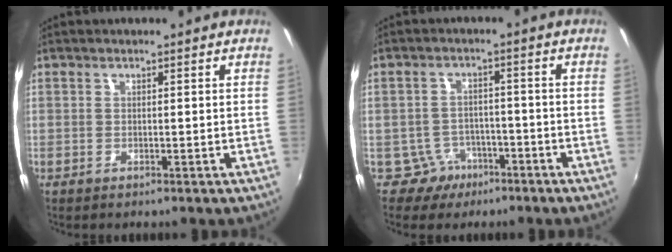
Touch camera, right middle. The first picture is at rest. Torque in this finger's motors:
{"motor_torque": [-0.44, -0.02, -0.15, -0.04]}